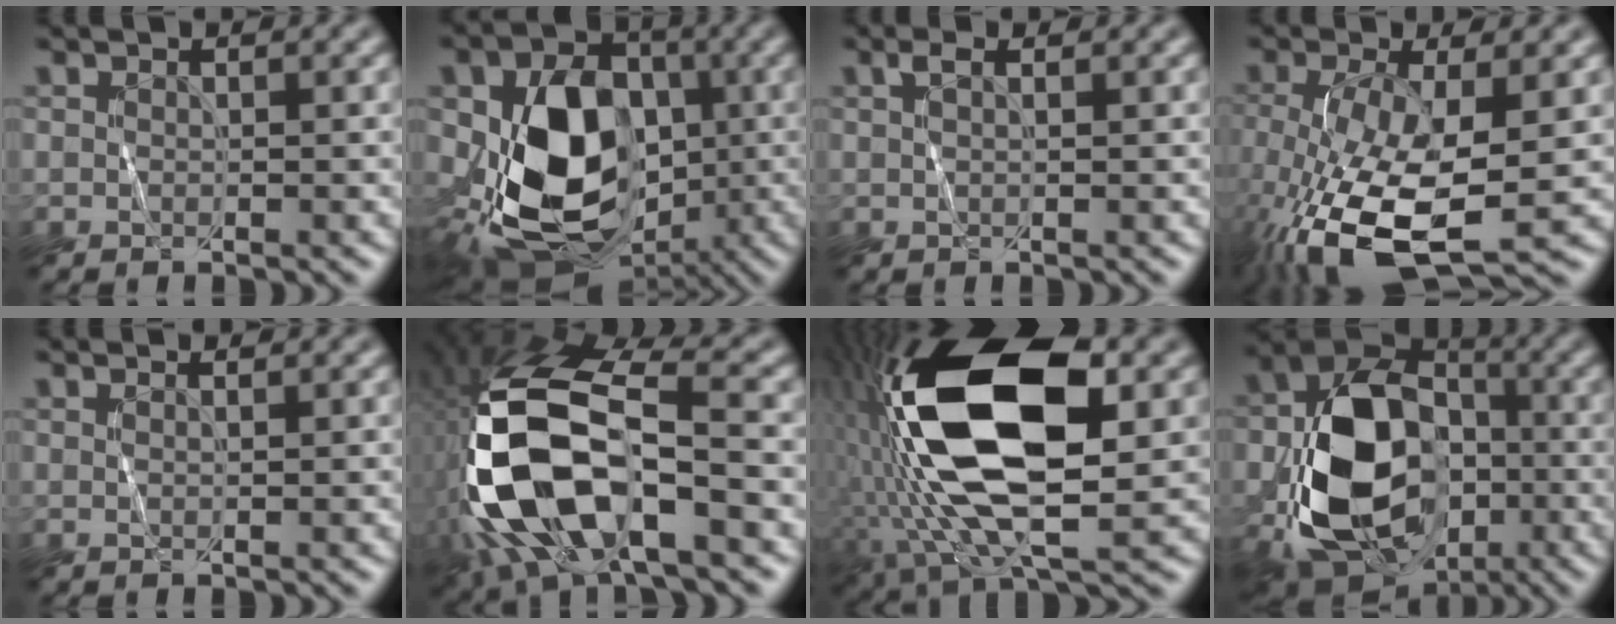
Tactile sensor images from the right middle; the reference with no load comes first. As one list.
[{"total": 12.4, "force": [-2.7, 8.7, 8.4], "torque": [-0.153, -0.017, -0.048]}, {"total": 1.2, "force": [0.5, 0.2, 1.1], "torque": [-0.026, 0.006, 0.010]}, {"total": 11.9, "force": [-4.1, 4.4, 10.3], "torque": [-0.226, -0.035, -0.064]}, {"total": 0.6, "force": [0.4, -0.3, 0.3], "torque": [-0.008, 0.000, 0.006]}, {"total": 15.5, "force": [-4.0, 6.7, 13.4], "torque": [-0.302, -0.001, -0.073]}, {"total": 16.3, "force": [0.3, 7.6, 14.4], "torque": [-0.296, 0.008, -0.002]}, {"total": 15.2, "force": [-3.8, 10.4, 10.5], "torque": [-0.186, -0.007, -0.073]}]